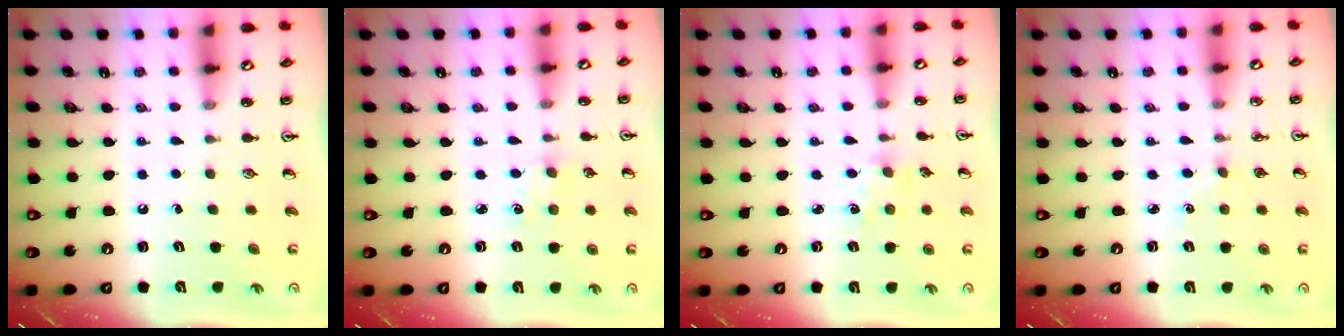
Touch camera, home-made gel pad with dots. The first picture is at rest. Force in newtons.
{"total": 1.1, "press": 1.0, "slide": 0.2}
{"total": 2.5, "press": 2.4, "slide": 0.3}
{"total": 1.8, "press": 1.8, "slide": 0.3}